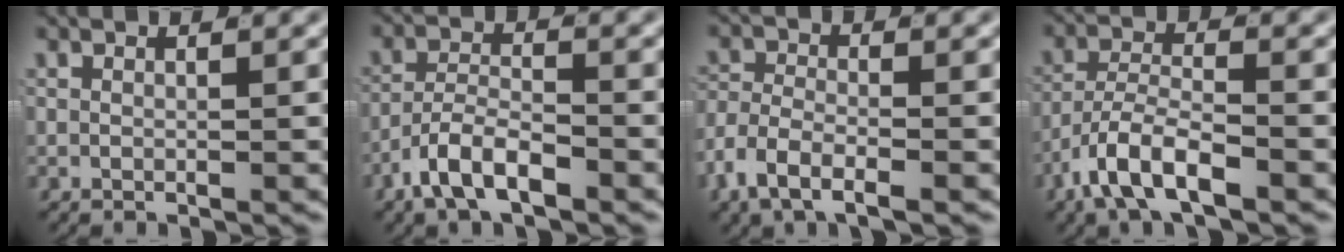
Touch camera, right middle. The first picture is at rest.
{"total": 4.4, "force": [-2.9, 1.9, 2.8], "torque": [-0.048, -0.001, -0.057]}
{"total": 4.3, "force": [-2.3, 2.2, 2.9], "torque": [-0.068, -0.009, -0.038]}
{"total": 4.8, "force": [-3.0, 1.8, 3.3], "torque": [-0.065, -0.003, -0.056]}